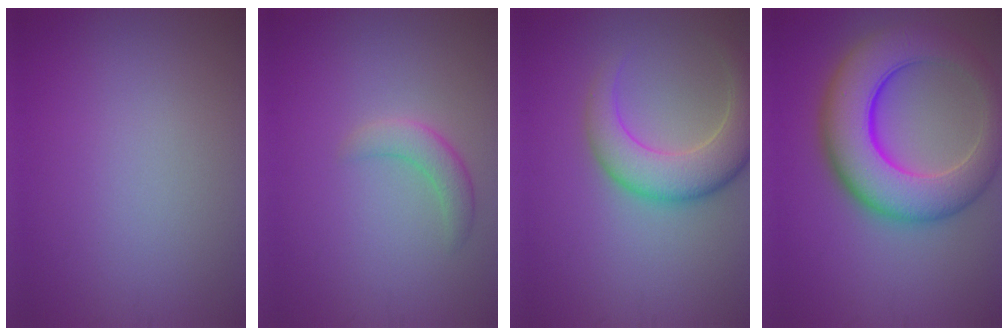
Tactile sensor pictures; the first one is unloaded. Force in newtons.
{"total": 2.1, "press": 2.1, "slide": 0.2}
{"total": 5.7, "press": 5.6, "slide": 0.5}
{"total": 9.7, "press": 9.7, "slide": 0.2}